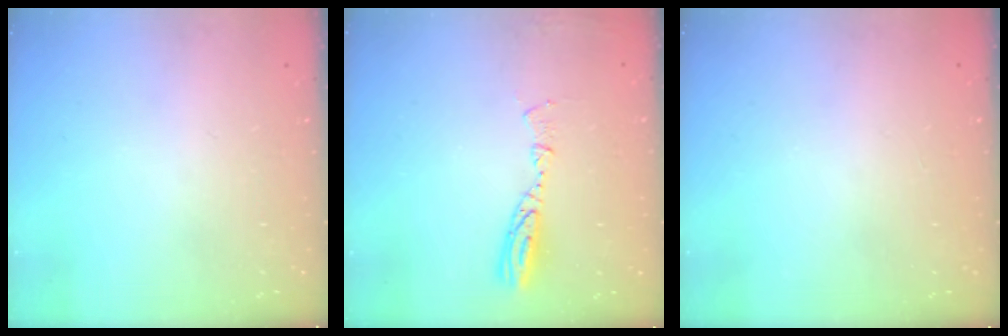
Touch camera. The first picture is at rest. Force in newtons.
{"total": 8.0, "press": 8.0, "slide": 0.7}
{"total": 0.0}